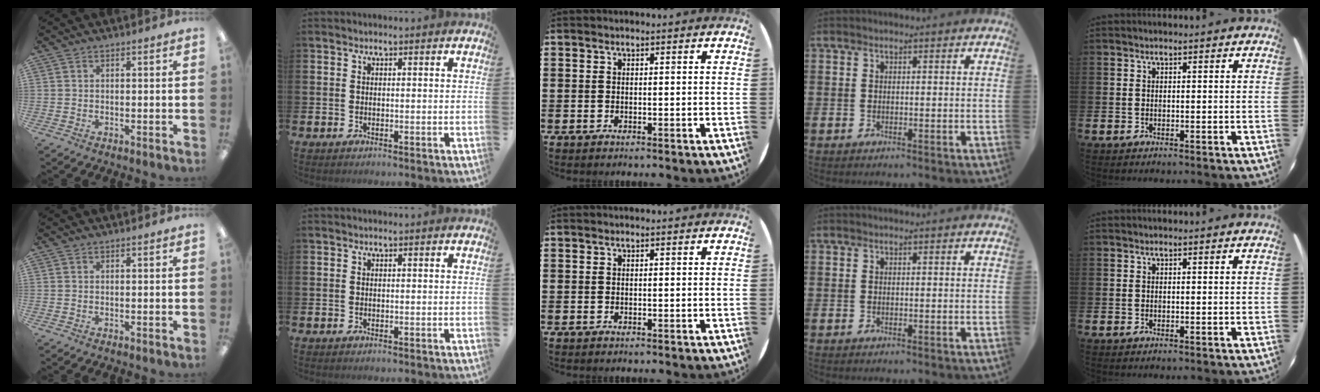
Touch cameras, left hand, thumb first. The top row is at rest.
{}